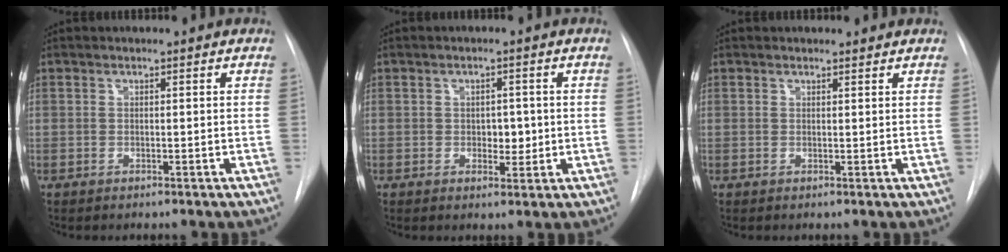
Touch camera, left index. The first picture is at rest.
{"total": 2.9, "force": [-0.6, 1.9, 2.1], "torque": [-0.021, -0.005, -0.007]}
{"total": 0.7, "force": [0.6, 0.3, -0.1], "torque": [-0.006, -0.004, 0.005]}